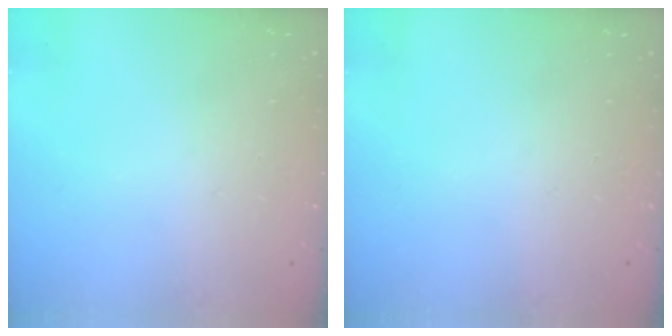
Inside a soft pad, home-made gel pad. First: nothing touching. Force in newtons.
{"total": 0.0}